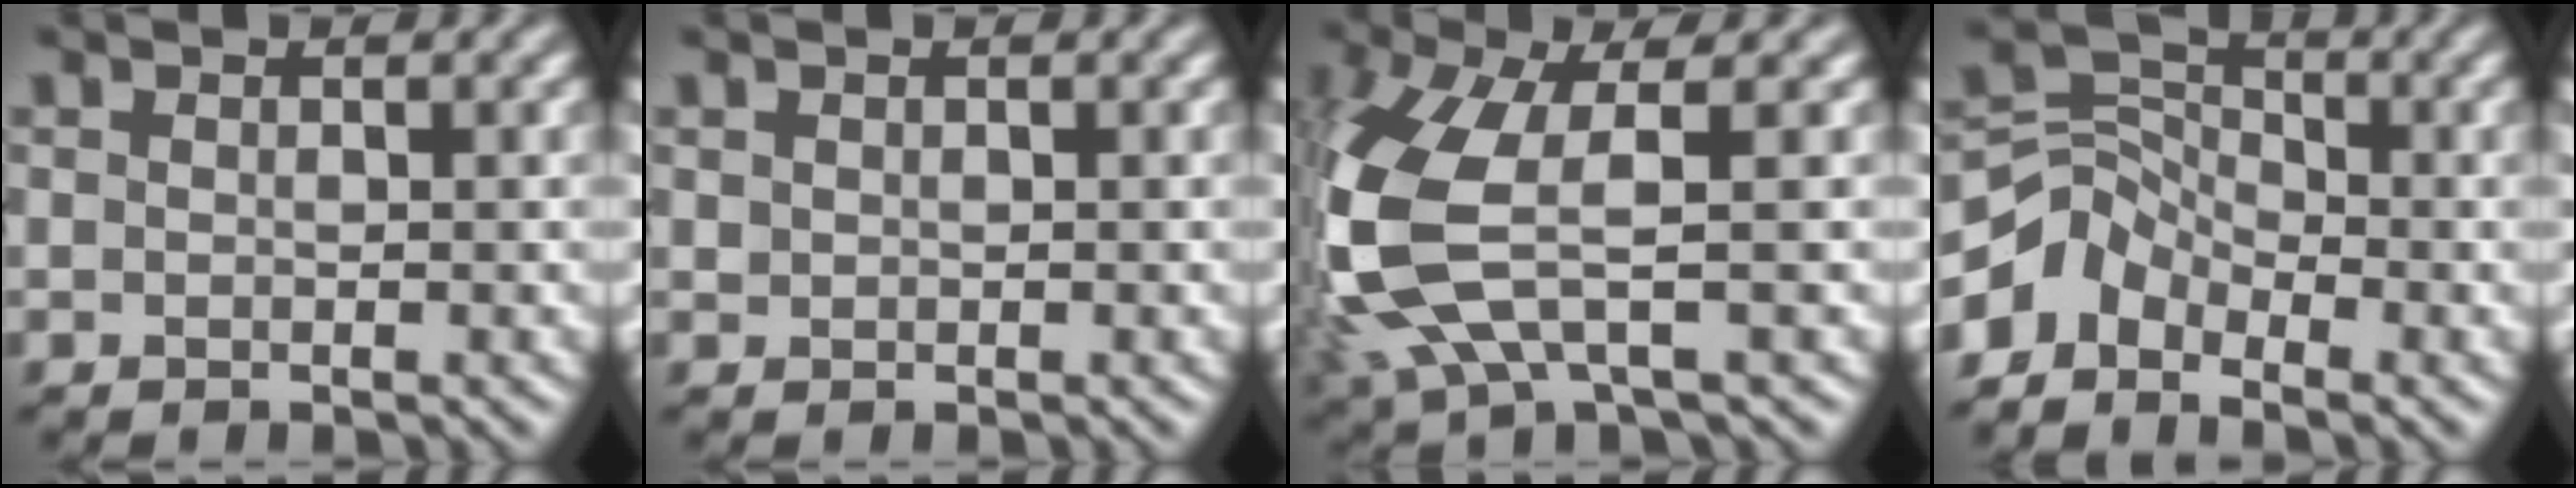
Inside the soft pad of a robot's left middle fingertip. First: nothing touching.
{"total": 0.6, "force": [0.2, 0.5, 0.1], "torque": [0.002, 0.001, 0.002]}
{"total": 9.1, "force": [-0.6, 3.9, 8.2], "torque": [-0.232, -0.019, -0.014]}
{"total": 3.4, "force": [-2.4, 2.2, 1.1], "torque": [-0.021, 0.007, -0.061]}